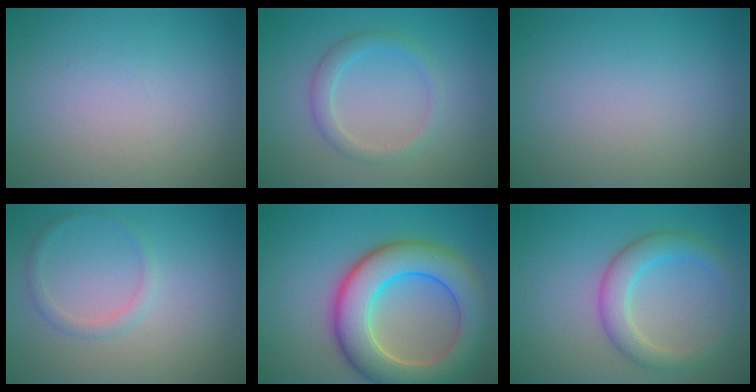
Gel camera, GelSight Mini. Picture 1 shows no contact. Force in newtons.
{"total": 2.1, "press": 2.1, "slide": 0.2}
{"total": 0.0}
{"total": 1.1, "press": 1.1, "slide": 0.1}
{"total": 9.2, "press": 9.2, "slide": 0.6}
{"total": 3.7, "press": 3.7, "slide": 0.1}